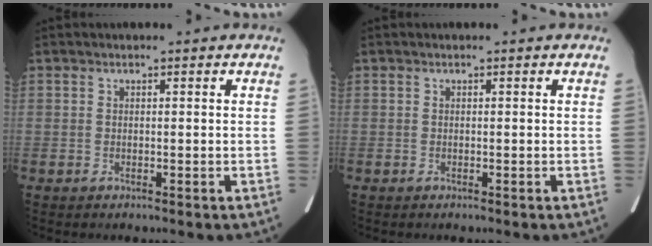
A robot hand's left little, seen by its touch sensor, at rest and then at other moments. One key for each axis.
{"total": 0.0}